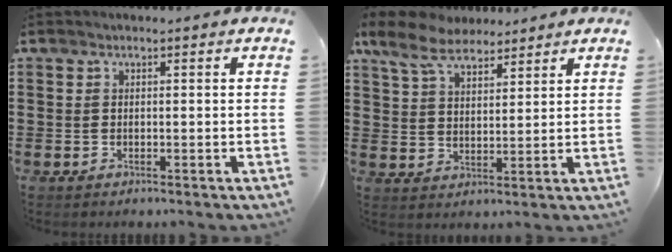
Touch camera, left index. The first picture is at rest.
{"total": 8.1, "force": [6.5, 3.2, 3.6], "torque": [-0.095, -0.004, 0.122]}